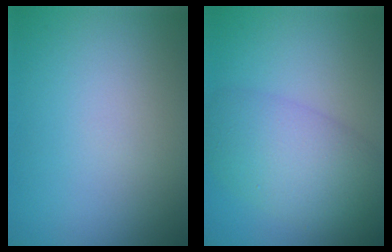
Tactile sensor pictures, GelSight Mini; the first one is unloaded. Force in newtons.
{"total": 6.3, "press": 6.3, "slide": 0.4}